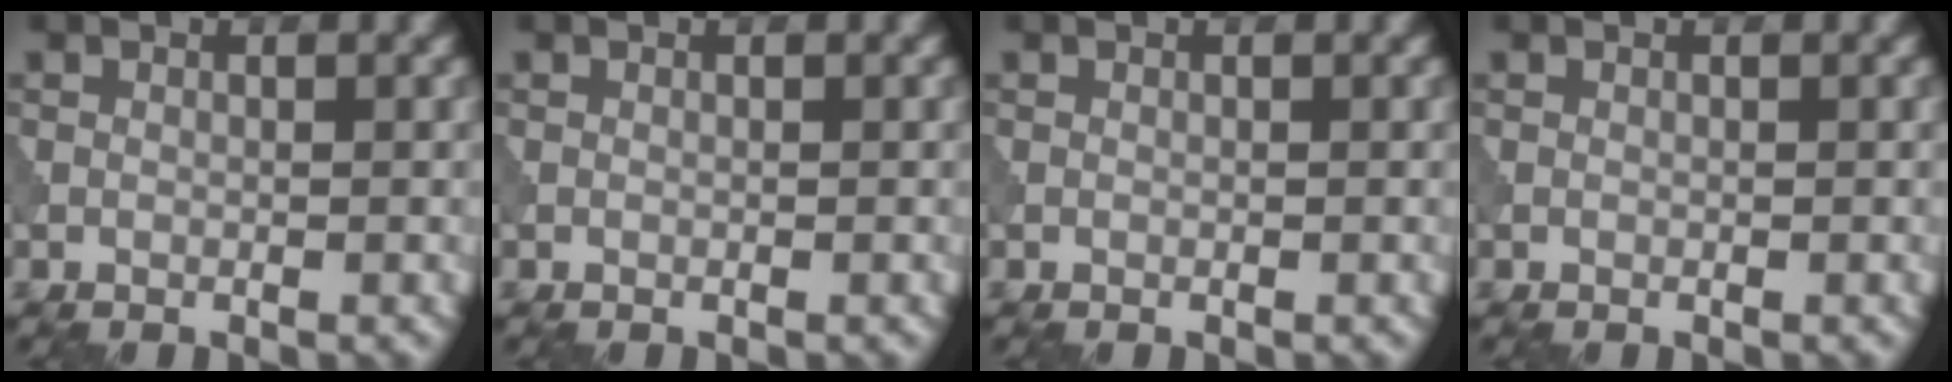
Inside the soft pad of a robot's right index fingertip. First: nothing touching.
{"total": 0.0}
{"total": 0.0}
{"total": 0.0}